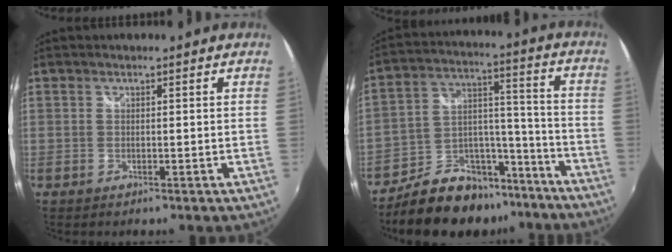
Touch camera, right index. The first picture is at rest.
{"total": 17.3, "force": [-13.0, 9.0, 6.9], "torque": [-0.131, 0.053, -0.190]}